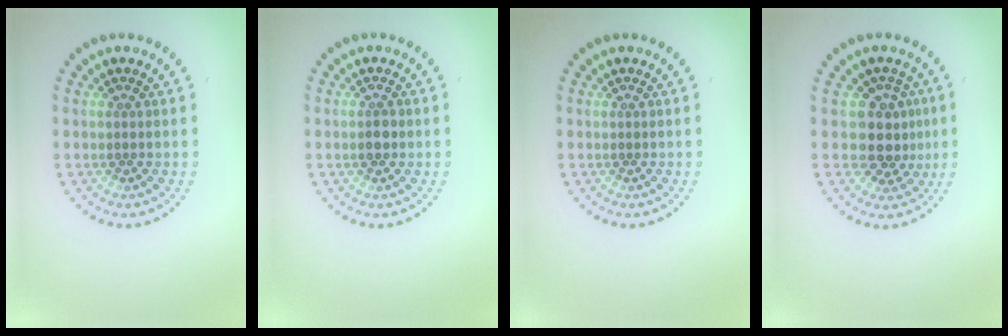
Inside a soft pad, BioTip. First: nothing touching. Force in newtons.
{"total": 1.0, "press": 1.0, "slide": 0.1}
{"total": 0.0}
{"total": 3.7, "press": 3.1, "slide": 2.0}